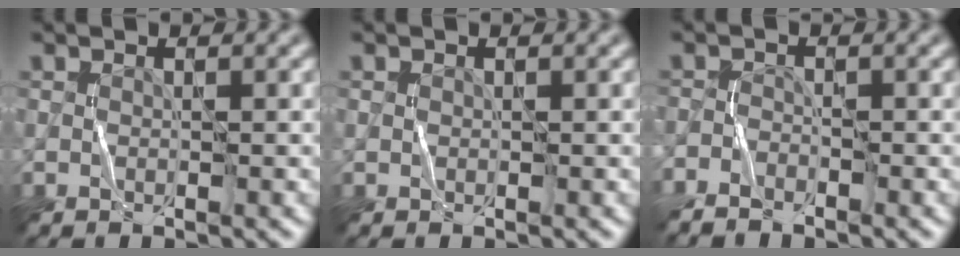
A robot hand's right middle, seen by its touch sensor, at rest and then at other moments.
{"total": 0.0}
{"total": 1.9, "force": [-1.9, 0.2, 0.3], "torque": [-0.015, 0.000, -0.043]}